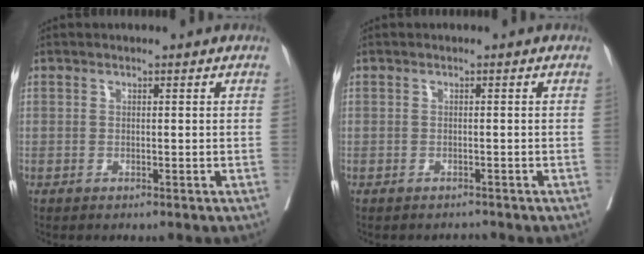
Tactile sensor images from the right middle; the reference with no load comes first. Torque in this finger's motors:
{"motor_torque": [0.04, -0.04, 0.00, -0.01]}